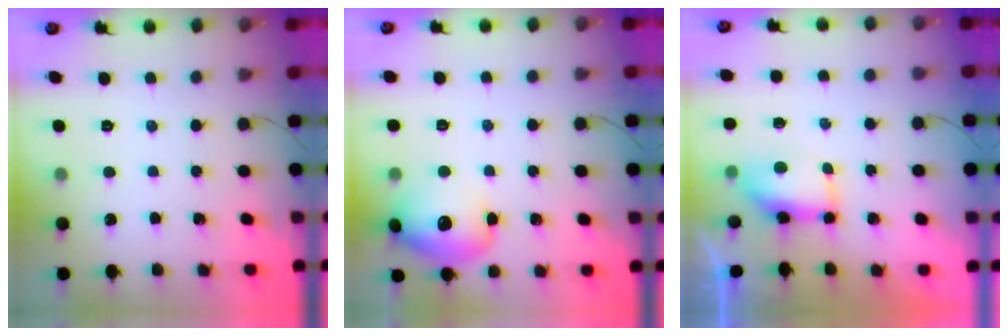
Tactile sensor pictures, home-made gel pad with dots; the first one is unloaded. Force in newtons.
{"total": 14.3, "press": 14.1, "slide": 2.3}
{"total": 6.8, "press": 6.8, "slide": 0.4}